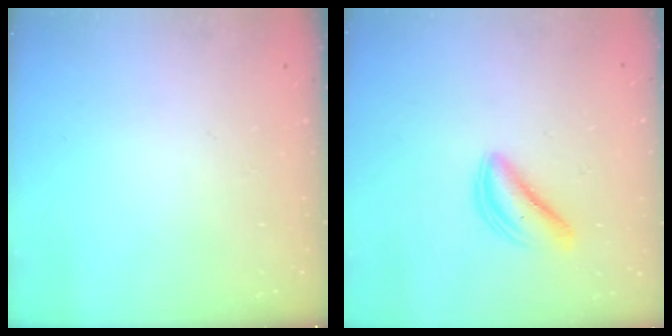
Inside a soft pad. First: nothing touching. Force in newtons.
{"total": 5.3, "press": 5.3, "slide": 0.5}